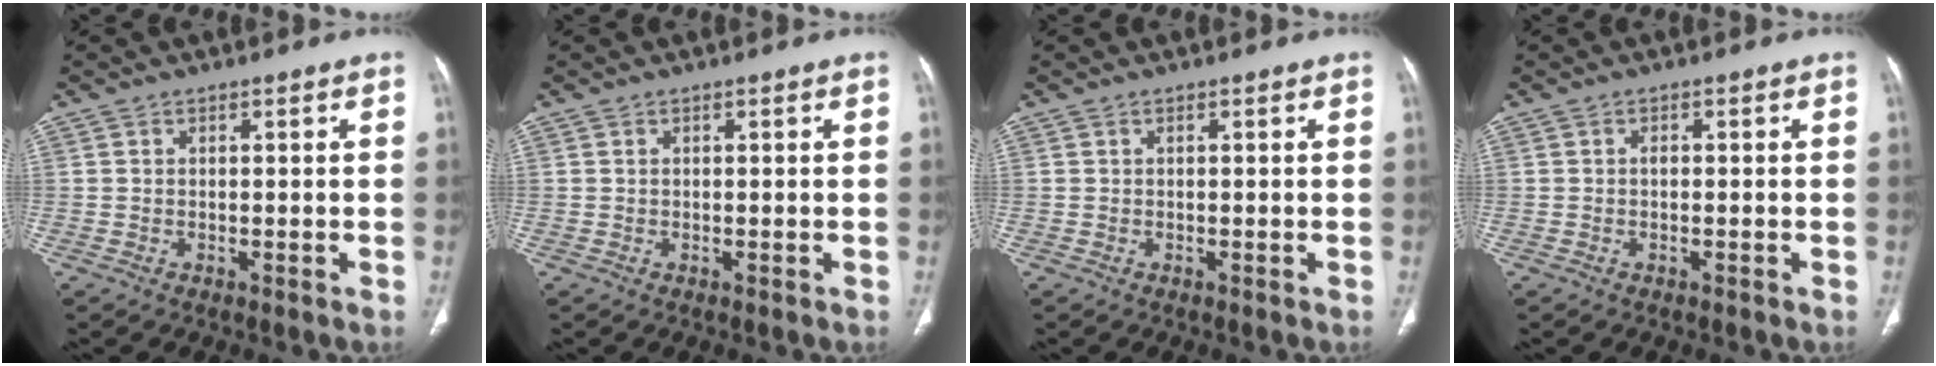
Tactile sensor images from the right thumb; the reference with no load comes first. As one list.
[{"total": 0.0}, {"total": 0.0}, {"total": 0.6, "force": [-0.2, 0.3, 0.5], "torque": [-0.009, 0.000, -0.006]}]